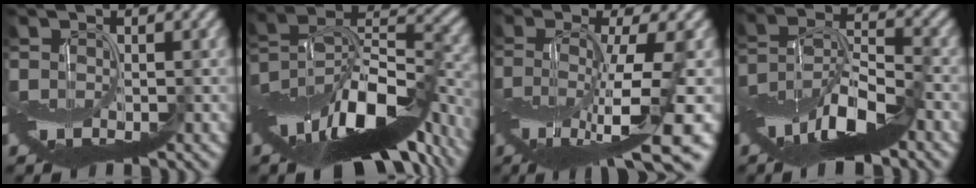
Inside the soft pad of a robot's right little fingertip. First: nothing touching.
{"total": 15.0, "force": [-7.5, 6.6, 11.2], "torque": [-0.201, 0.008, -0.126]}
{"total": 9.3, "force": [-3.5, 1.7, 8.4], "torque": [-0.156, -0.015, -0.066]}
{"total": 8.8, "force": [-5.2, 2.8, 6.6], "torque": [-0.119, 0.008, -0.106]}